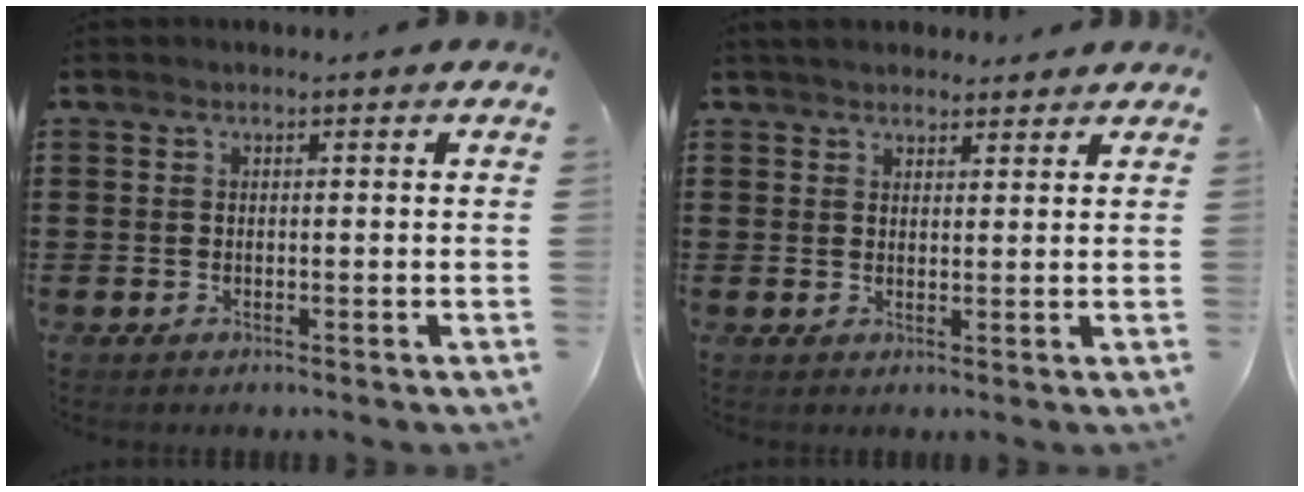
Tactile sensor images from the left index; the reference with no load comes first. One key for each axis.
{"total": 2.9, "fx": 2.7, "fy": 1.0, "fz": 0.5, "tx": -0.016, "ty": 0.002, "tz": 0.052}